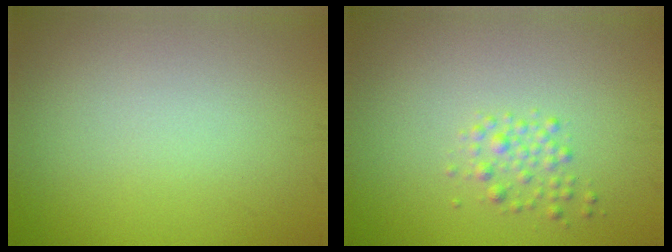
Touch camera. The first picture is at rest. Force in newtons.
{"total": 1.6, "press": 1.6, "slide": 0.0}